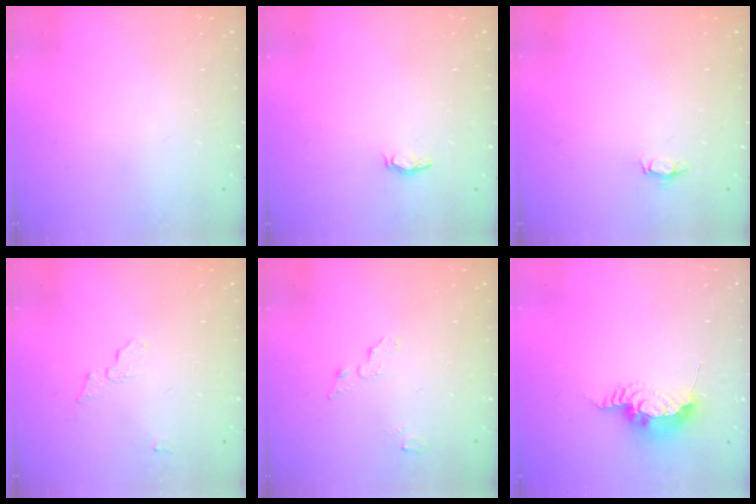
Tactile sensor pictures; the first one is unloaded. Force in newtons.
{"total": 3.8, "press": 3.5, "slide": 1.5}
{"total": 3.2, "press": 3.2, "slide": 0.4}
{"total": 5.9, "press": 5.9, "slide": 0.5}
{"total": 4.1, "press": 4.1, "slide": 0.4}
{"total": 15.2, "press": 10.7, "slide": 10.7}